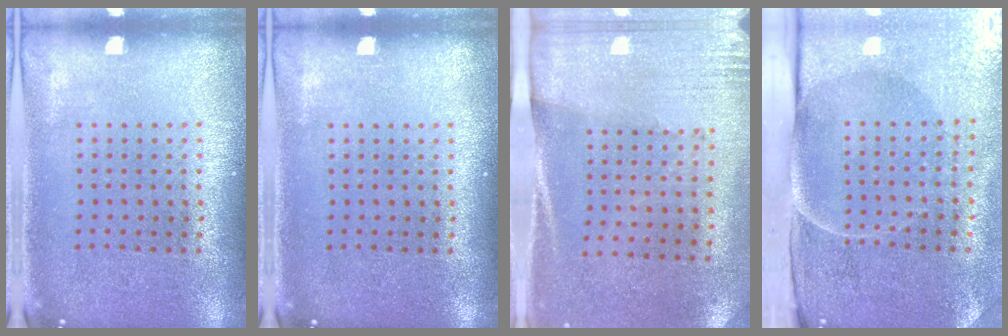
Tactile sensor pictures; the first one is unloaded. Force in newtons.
{"total": 0.0}
{"total": 2.8, "press": 2.4, "slide": 1.4}
{"total": 4.9, "press": 3.9, "slide": 3.0}